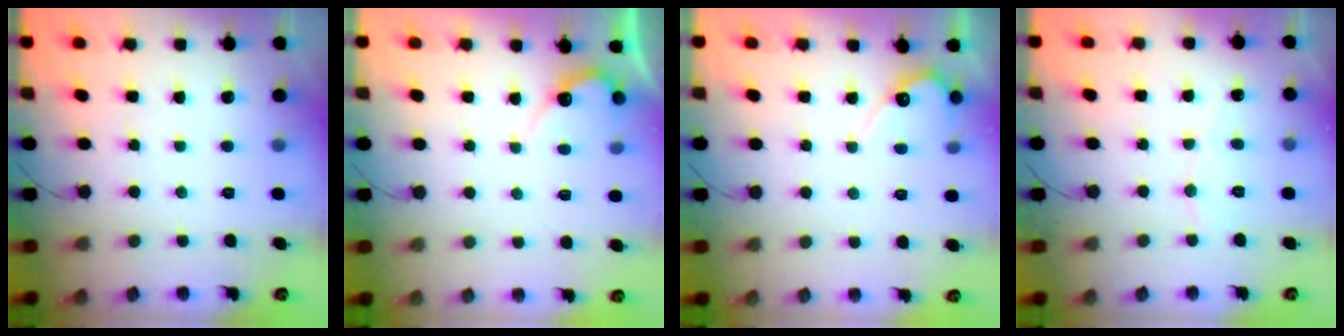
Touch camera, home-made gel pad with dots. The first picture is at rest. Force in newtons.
{"total": 6.1, "press": 6.1, "slide": 0.3}
{"total": 4.9, "press": 4.9, "slide": 0.4}
{"total": 4.3, "press": 4.2, "slide": 0.5}